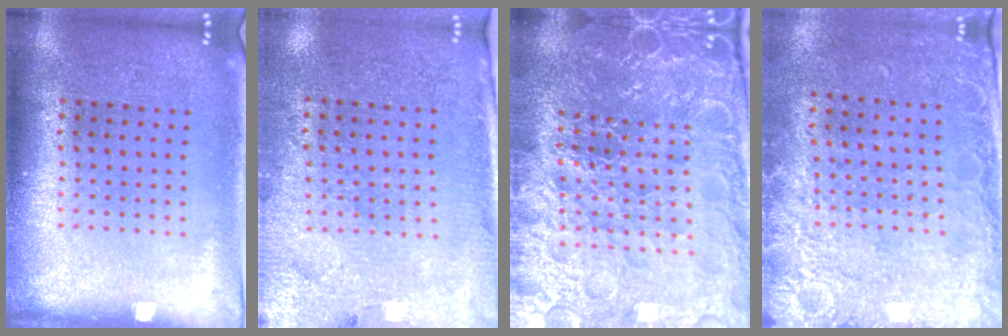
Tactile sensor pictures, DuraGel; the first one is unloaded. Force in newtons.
{"total": 3.1, "press": 2.9, "slide": 1.1}
{"total": 5.2, "press": 4.9, "slide": 1.7}
{"total": 2.7, "press": 2.2, "slide": 1.5}